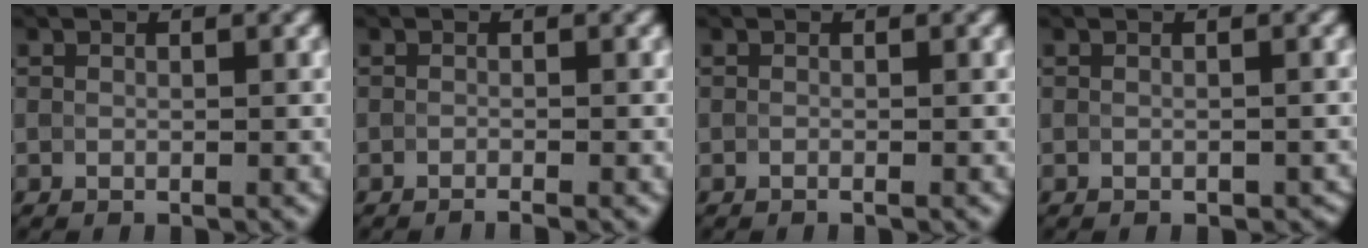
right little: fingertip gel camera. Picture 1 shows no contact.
{"total": 1.3, "force": [-1.2, 0.0, 0.3], "torque": [0.003, -0.008, -0.020]}
{"total": 0.7, "force": [-0.5, 0.2, 0.4], "torque": [0.001, -0.007, -0.013]}
{"total": 1.6, "force": [-0.8, 0.9, 0.9], "torque": [-0.008, -0.003, 0.001]}